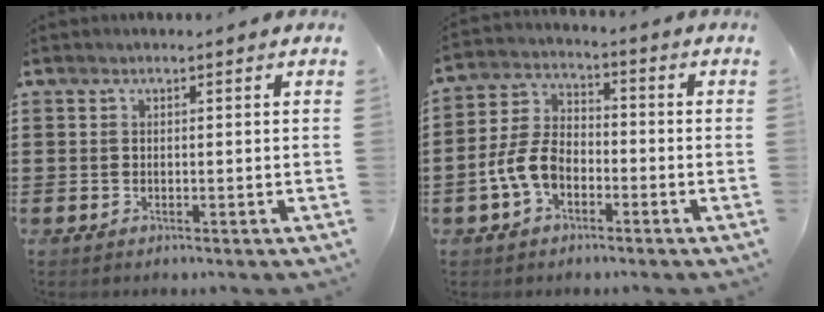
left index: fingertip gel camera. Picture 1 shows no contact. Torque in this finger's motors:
{"motor_torque": [0.60, 0.45, 0.67, 0.10]}